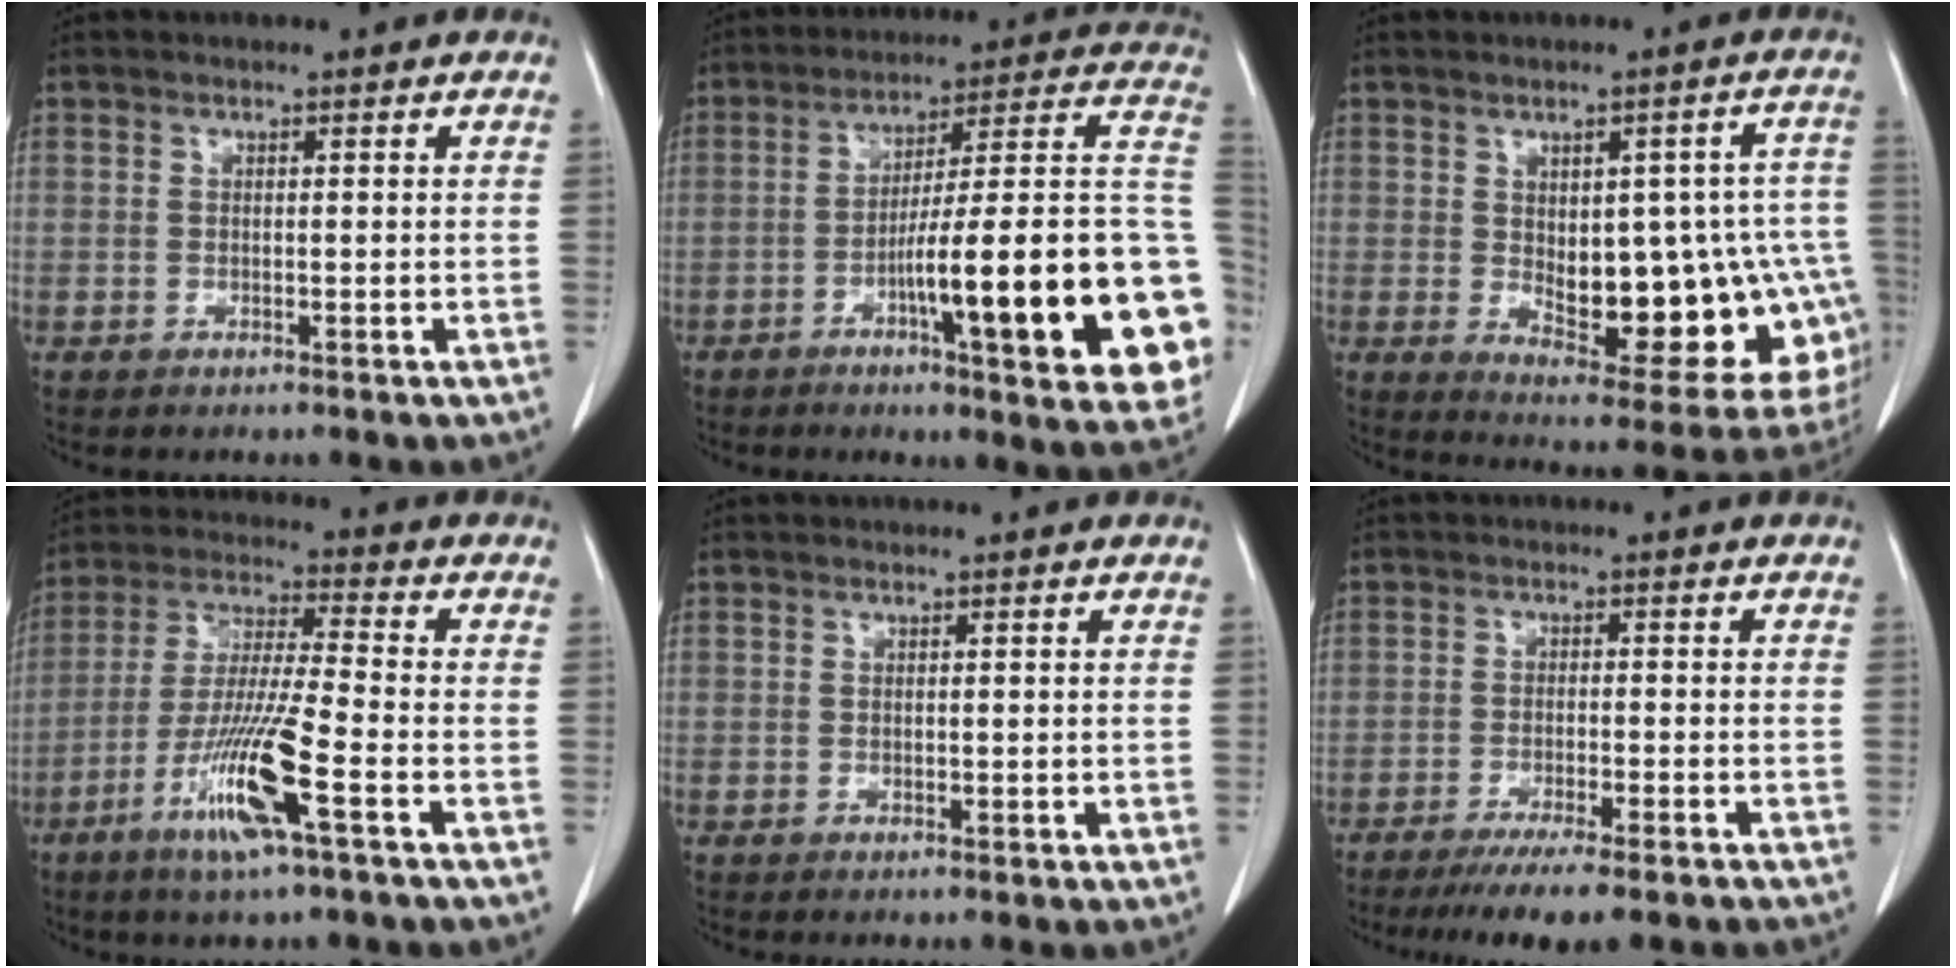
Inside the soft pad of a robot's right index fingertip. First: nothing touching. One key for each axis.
{"total": 25.7, "fx": -6.5, "fy": 2.4, "fz": 24.7, "tx": -0.242, "ty": 0.016, "tz": -0.089}
{"total": 20.6, "fx": -2.7, "fy": 8.8, "fz": 18.5, "tx": -0.171, "ty": 0.023, "tz": -0.002}
{"total": 12.6, "fx": -5.7, "fy": -0.1, "fz": 11.2, "tx": -0.225, "ty": -0.020, "tz": -0.111}
{"total": 0.0}
{"total": 10.0, "fx": -8.1, "fy": 0.7, "fz": 5.8, "tx": -0.074, "ty": -0.019, "tz": -0.121}